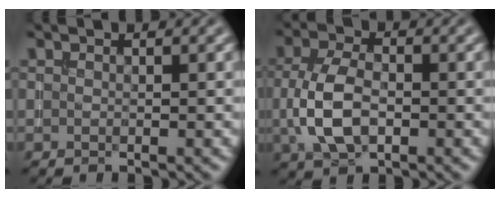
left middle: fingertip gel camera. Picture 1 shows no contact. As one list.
[{"total": 5.3, "force": [-0.7, 3.2, 4.2], "torque": [-0.094, -0.003, -0.017]}]